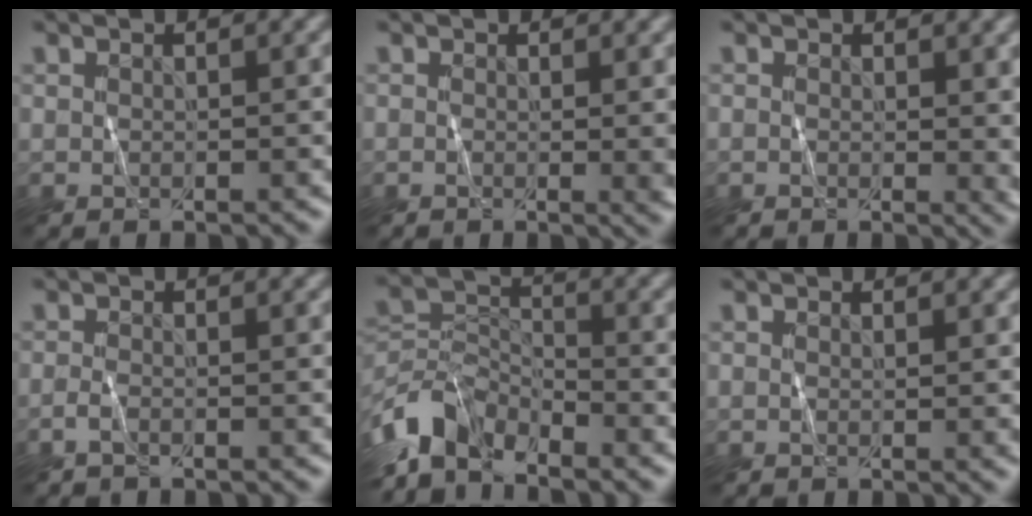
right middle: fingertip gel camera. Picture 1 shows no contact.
{"total": 2.9, "force": [0.0, 0.9, 2.7], "torque": [-0.019, 0.002, -0.002]}
{"total": 2.7, "force": [0.3, 1.2, 2.4], "torque": [-0.021, -0.003, 0.003]}
{"total": 1.2, "force": [-1.0, 0.2, 0.6], "torque": [-0.016, -0.001, -0.021]}
{"total": 5.7, "force": [-4.6, 2.6, 2.2], "torque": [-0.043, -0.003, -0.102]}
{"total": 1.1, "force": [0.2, 0.3, 1.1], "torque": [-0.012, 0.000, 0.000]}